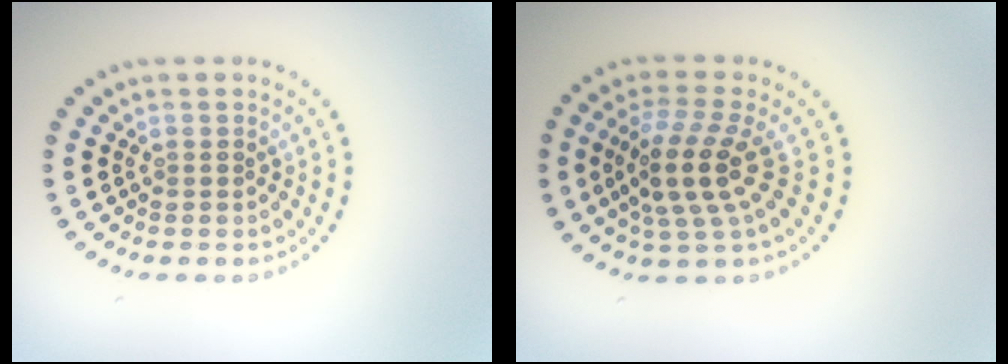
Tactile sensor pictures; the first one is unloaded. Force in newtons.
{"total": 4.2, "press": 3.5, "slide": 2.4}